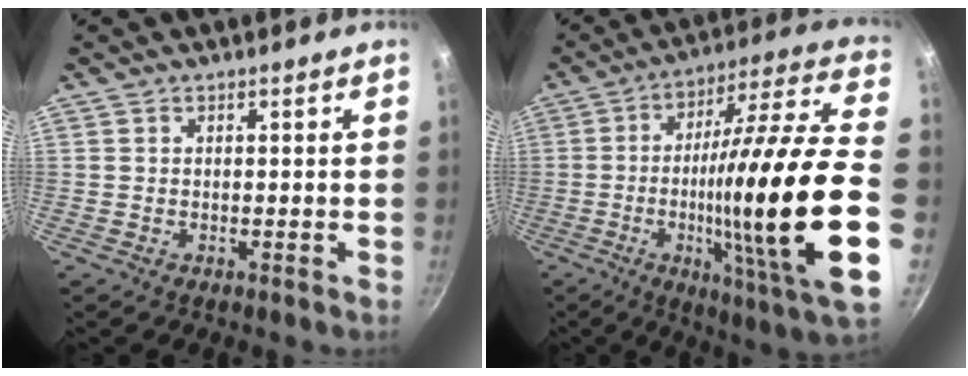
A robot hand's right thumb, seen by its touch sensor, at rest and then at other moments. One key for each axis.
{"total": 30.8, "fx": -5.4, "fy": 5.3, "fz": 29.9, "tx": -0.453, "ty": 0.020, "tz": -0.081}